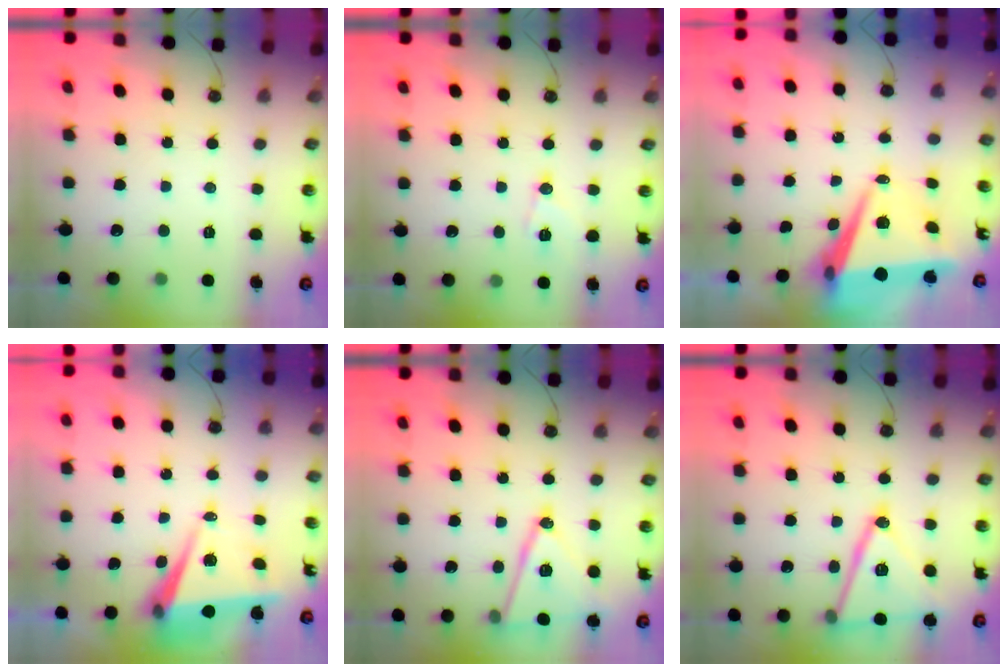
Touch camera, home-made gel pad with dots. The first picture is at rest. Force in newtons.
{"total": 7.6, "press": 7.5, "slide": 1.0}
{"total": 10.1, "press": 9.3, "slide": 3.9}
{"total": 7.6, "press": 6.3, "slide": 4.4}
{"total": 15.8, "press": 15.4, "slide": 3.5}
{"total": 19.4, "press": 19.1, "slide": 3.3}